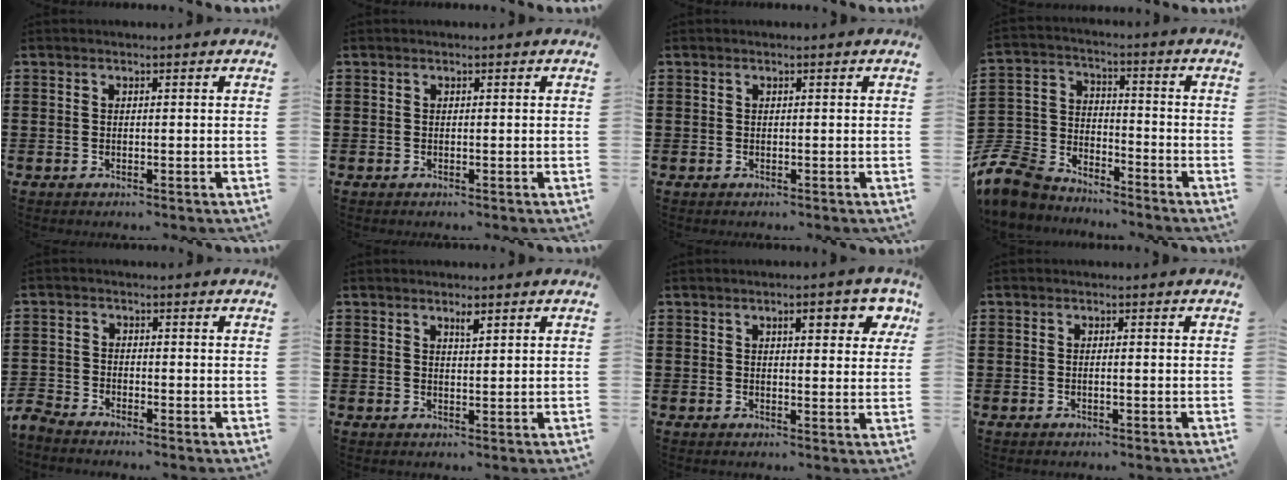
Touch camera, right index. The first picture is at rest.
{"total": 0.0}
{"total": 0.0}
{"total": 8.4, "force": [-7.7, 3.0, 1.6], "torque": [-0.063, 0.011, -0.160]}
{"total": 2.5, "force": [-2.5, 0.3, -0.1], "torque": [-0.019, -0.005, -0.059]}
{"total": 1.7, "force": [1.2, 0.4, 1.2], "torque": [-0.017, -0.001, 0.018]}
{"total": 4.6, "force": [2.0, 1.4, 3.9], "torque": [-0.057, -0.001, 0.026]}
{"total": 0.5, "force": [-0.2, 0.0, 0.5], "torque": [-0.008, -0.002, -0.004]}